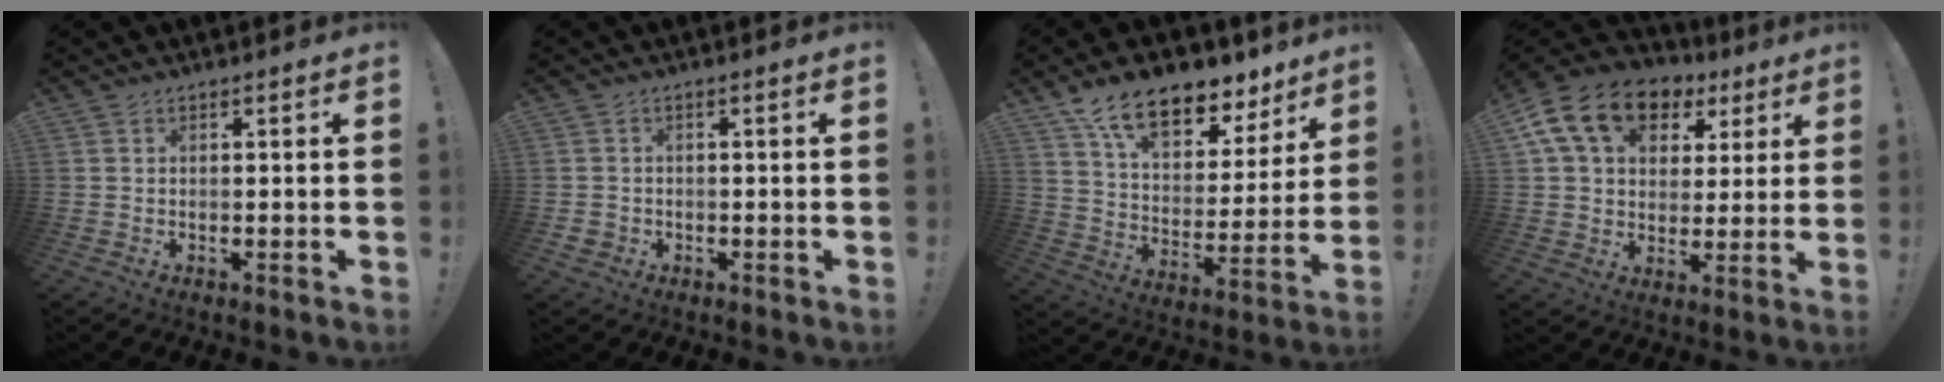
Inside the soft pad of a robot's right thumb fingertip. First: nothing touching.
{"total": 1.8, "force": [-0.5, 1.6, 0.6], "torque": [-0.015, 0.003, -0.008]}
{"total": 16.4, "force": [11.8, 7.8, 8.5], "torque": [-0.132, -0.086, 0.208]}
{"total": 17.4, "force": [7.8, 11.7, 10.1], "torque": [-0.164, -0.021, 0.145]}